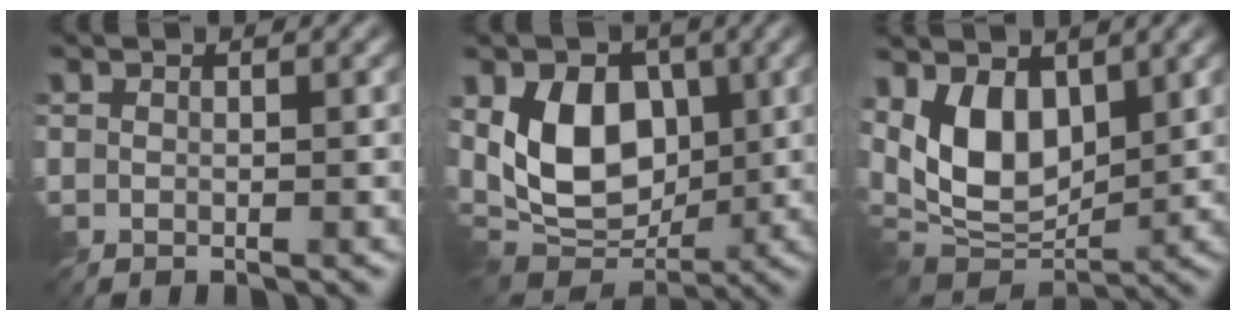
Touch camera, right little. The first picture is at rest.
{"total": 8.5, "force": [1.3, 5.9, 6.0], "torque": [-0.107, -0.012, 0.014]}
{"total": 7.7, "force": [2.2, 4.5, 5.8], "torque": [-0.115, -0.016, 0.034]}